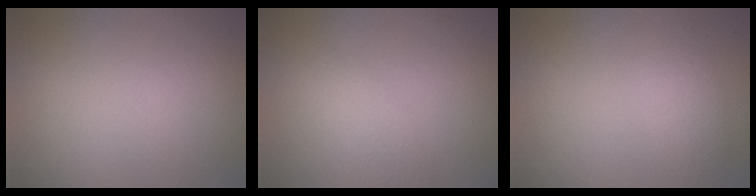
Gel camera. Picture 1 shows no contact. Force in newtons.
{"total": 2.2, "press": 2.2, "slide": 0.2}
{"total": 1.8, "press": 1.8, "slide": 0.1}